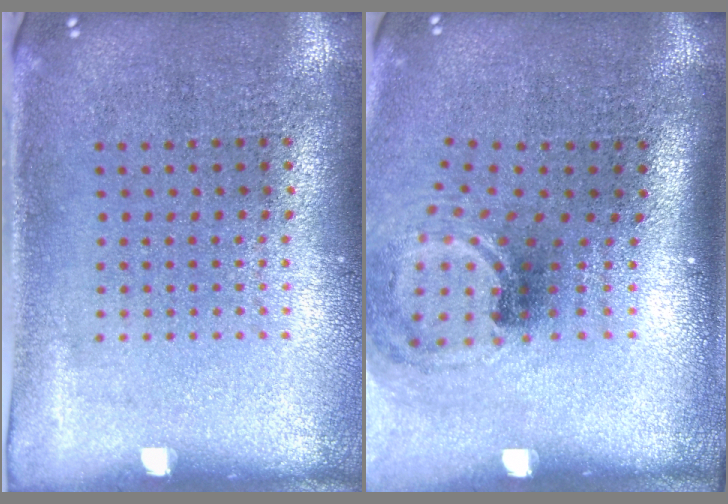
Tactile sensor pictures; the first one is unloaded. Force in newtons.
{"total": 1.6, "press": 1.1, "slide": 1.2}